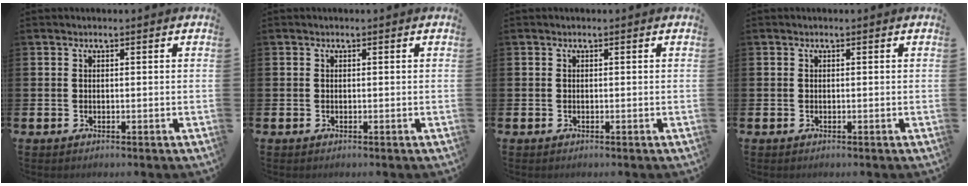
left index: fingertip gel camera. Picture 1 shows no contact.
{"total": 0.0}
{"total": 0.0}
{"total": 0.0}